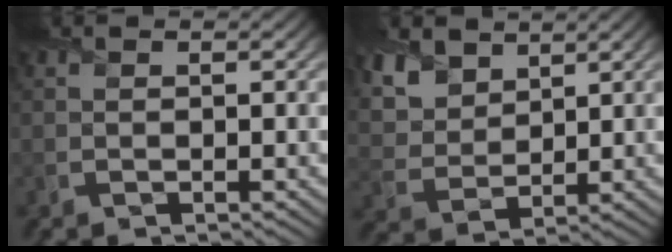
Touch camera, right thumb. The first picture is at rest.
{"total": 7.3, "force": [4.9, 4.2, 3.4], "torque": [-0.113, -0.006, 0.106]}